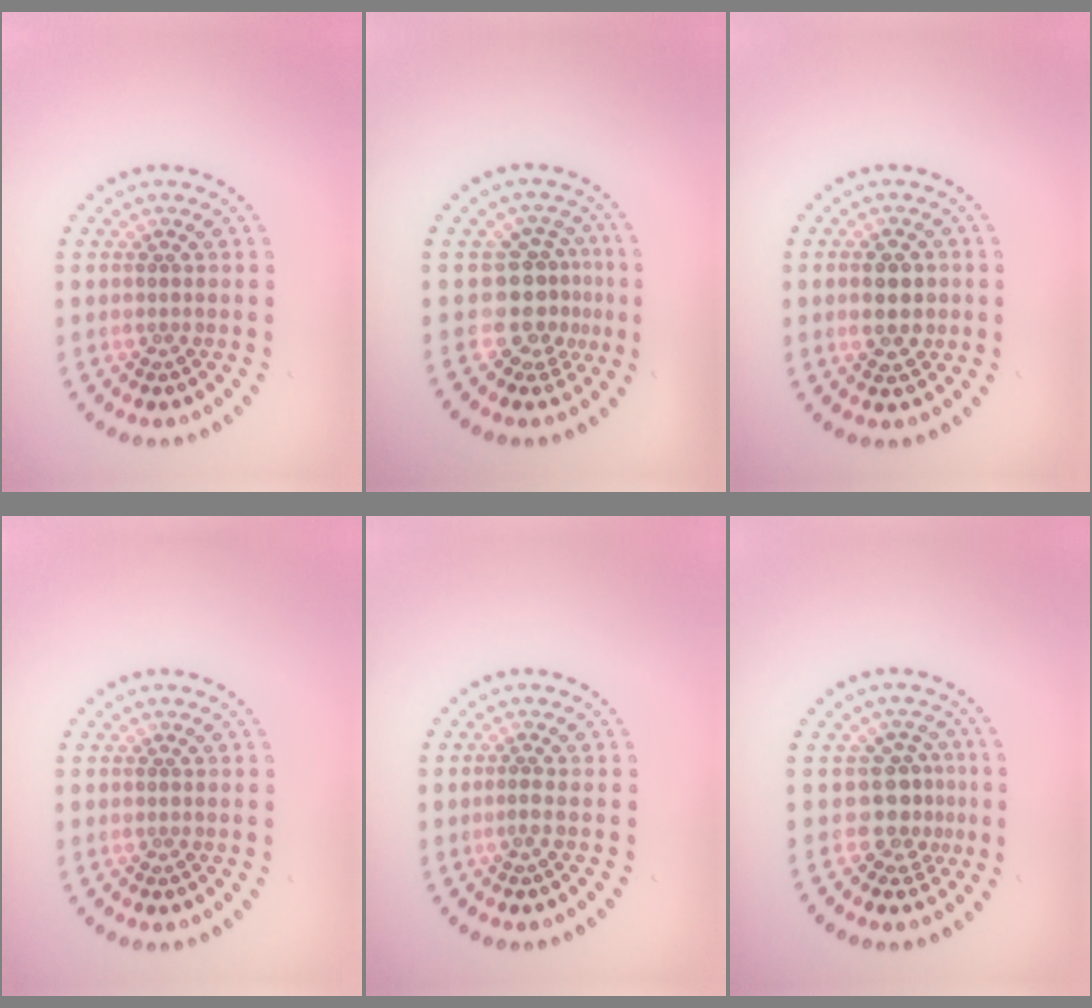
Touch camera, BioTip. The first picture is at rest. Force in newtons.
{"total": 3.6, "press": 2.7, "slide": 2.4}
{"total": 3.2, "press": 3.2, "slide": 0.1}
{"total": 0.0}
{"total": 0.7, "press": 0.3, "slide": 0.6}
{"total": 2.9, "press": 2.3, "slide": 1.9}